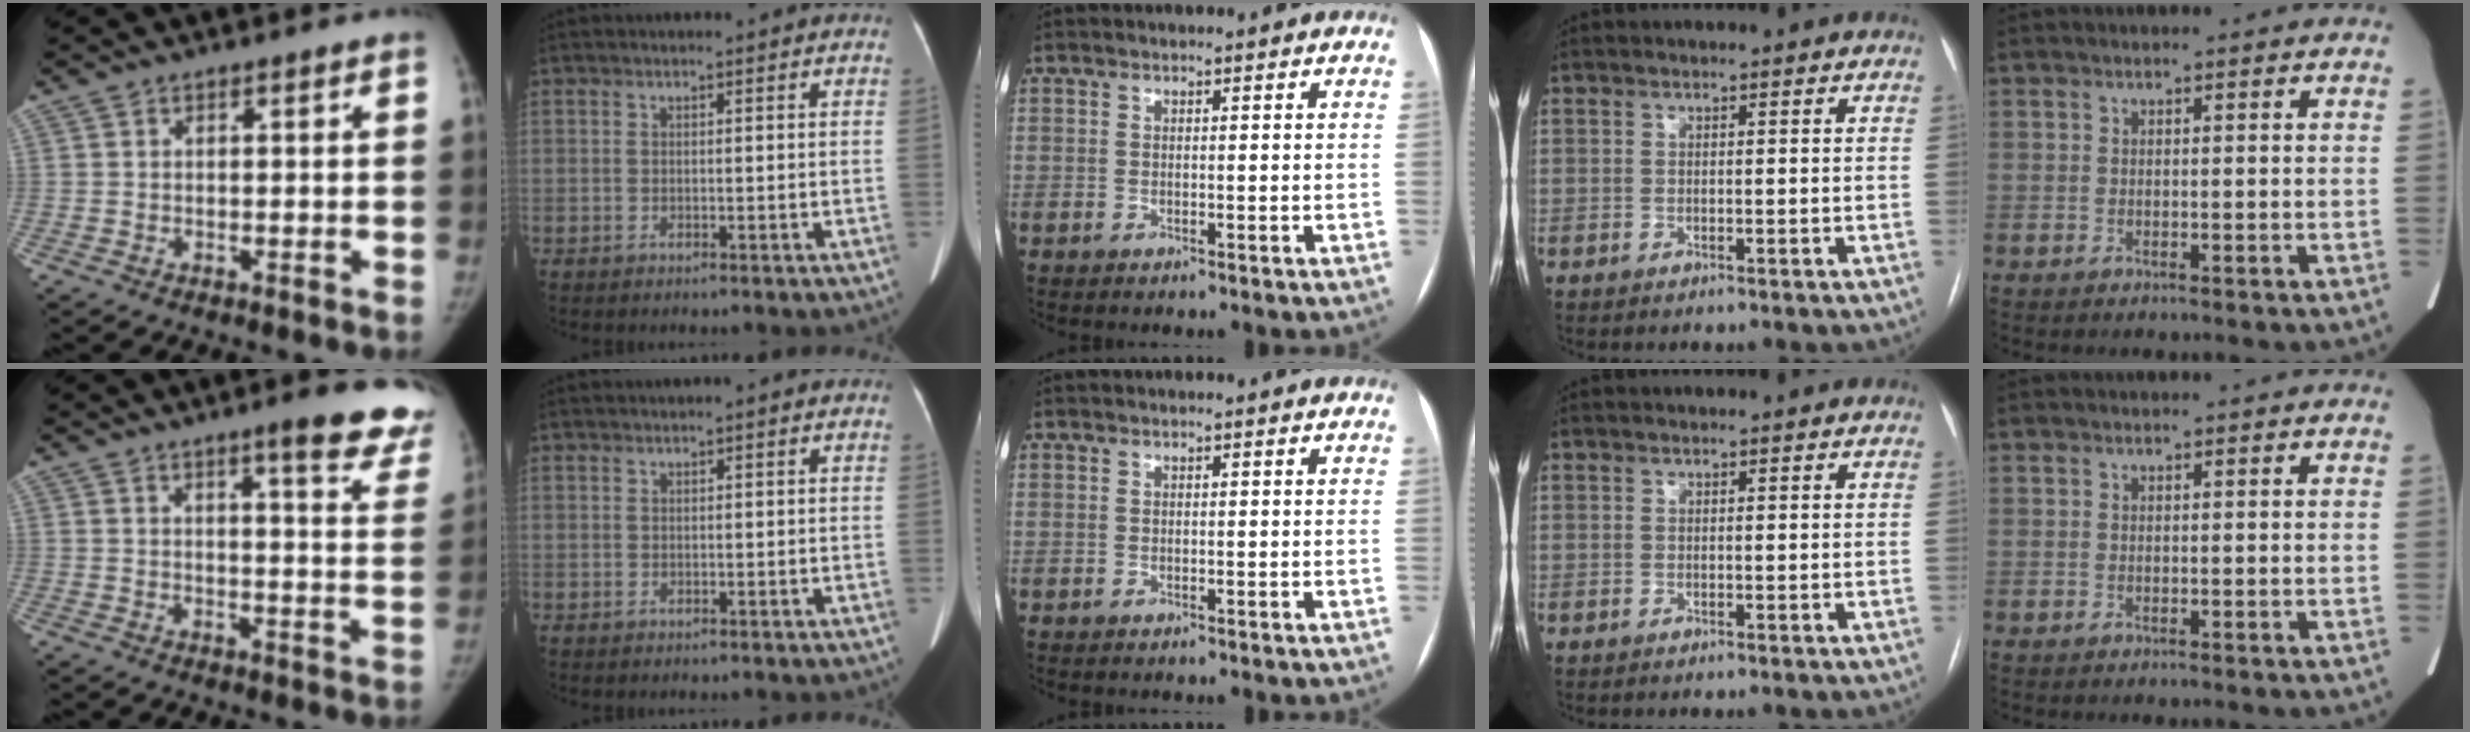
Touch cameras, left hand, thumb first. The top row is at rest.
{"thumb": {"total": 13.8, "force": [10.0, 2.5, 9.2], "torque": [-0.075, -0.050, 0.109]}, "index": {"total": 0.8, "force": [-0.4, 0.6, 0.4], "torque": [0.001, 0.008, -0.010]}}